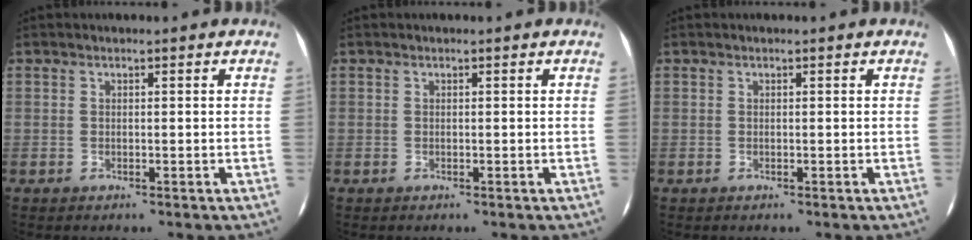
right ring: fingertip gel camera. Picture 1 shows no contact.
{"total": 0.0}
{"total": 0.0}